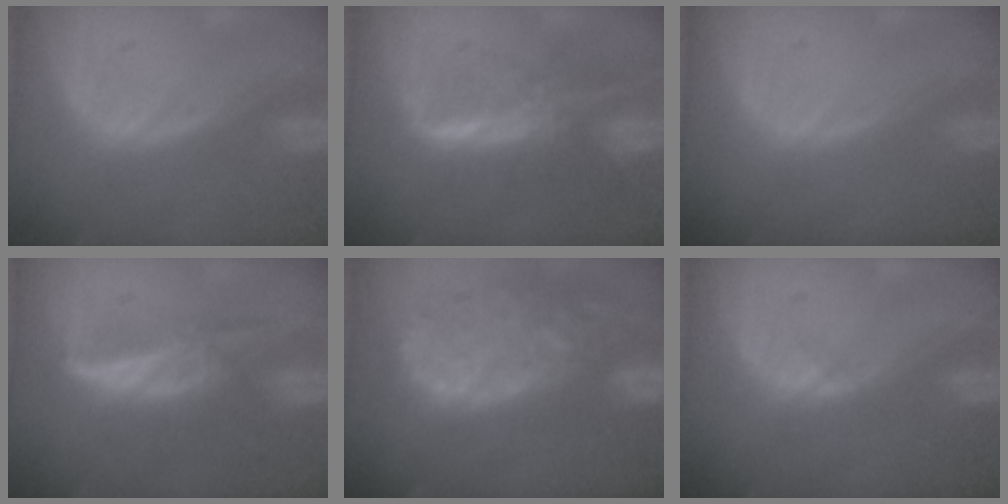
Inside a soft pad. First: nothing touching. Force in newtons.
{"total": 8.3, "press": 6.9, "slide": 4.5}
{"total": 0.0}
{"total": 5.9, "press": 5.3, "slide": 2.4}
{"total": 13.5, "press": 11.1, "slide": 7.6}
{"total": 0.6, "press": 0.5, "slide": 0.2}